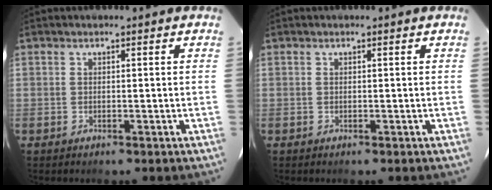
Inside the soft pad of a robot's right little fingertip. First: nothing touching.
{"total": 0.0}